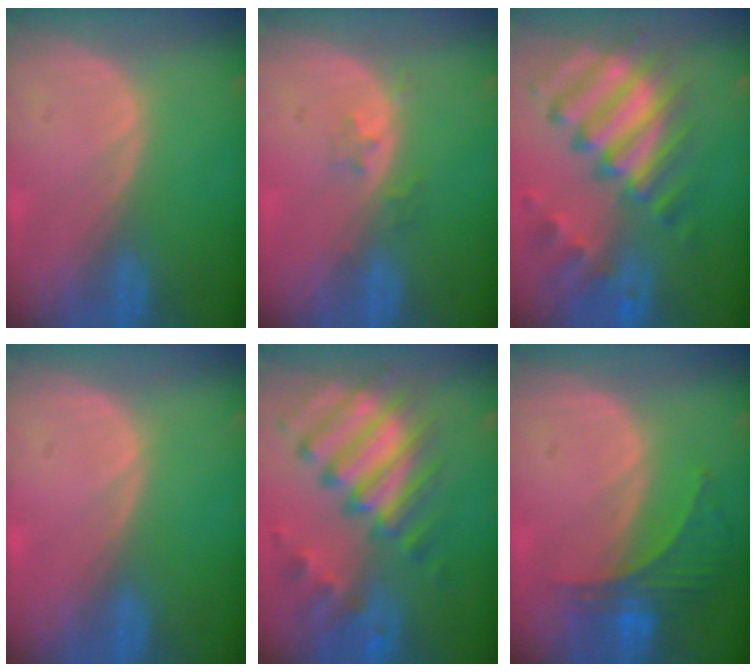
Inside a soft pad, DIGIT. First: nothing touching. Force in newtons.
{"total": 2.1, "press": 1.8, "slide": 1.2}
{"total": 11.4, "press": 9.9, "slide": 5.7}
{"total": 0.0}
{"total": 11.4, "press": 9.9, "slide": 5.7}
{"total": 6.1, "press": 5.7, "slide": 2.1}